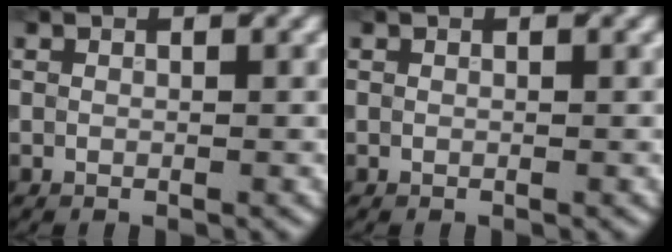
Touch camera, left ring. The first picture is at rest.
{"total": 0.0}